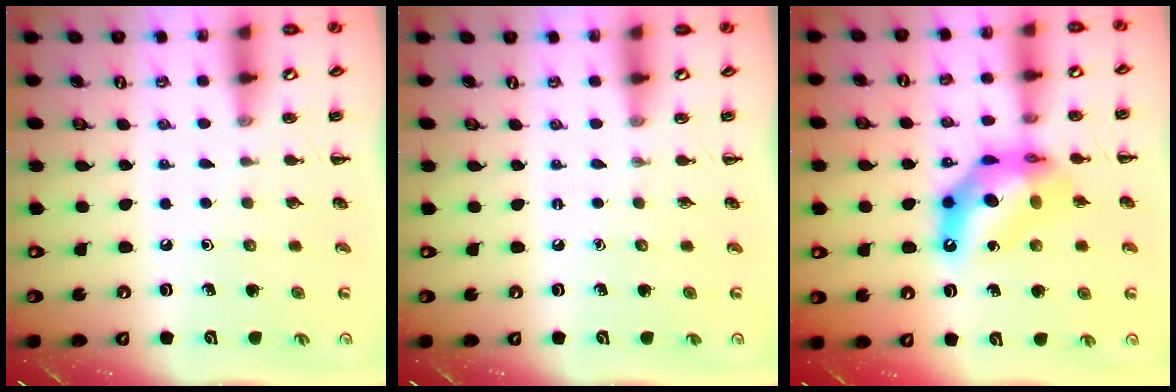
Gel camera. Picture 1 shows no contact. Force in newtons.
{"total": 0.0}
{"total": 12.5, "press": 12.0, "slide": 3.5}